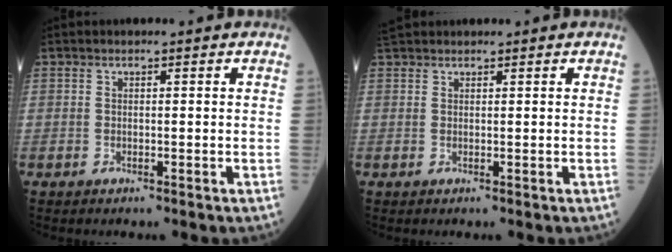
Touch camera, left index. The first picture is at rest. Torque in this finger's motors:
{"motor_torque": [-0.43, -0.88, 0.07, 0.03]}